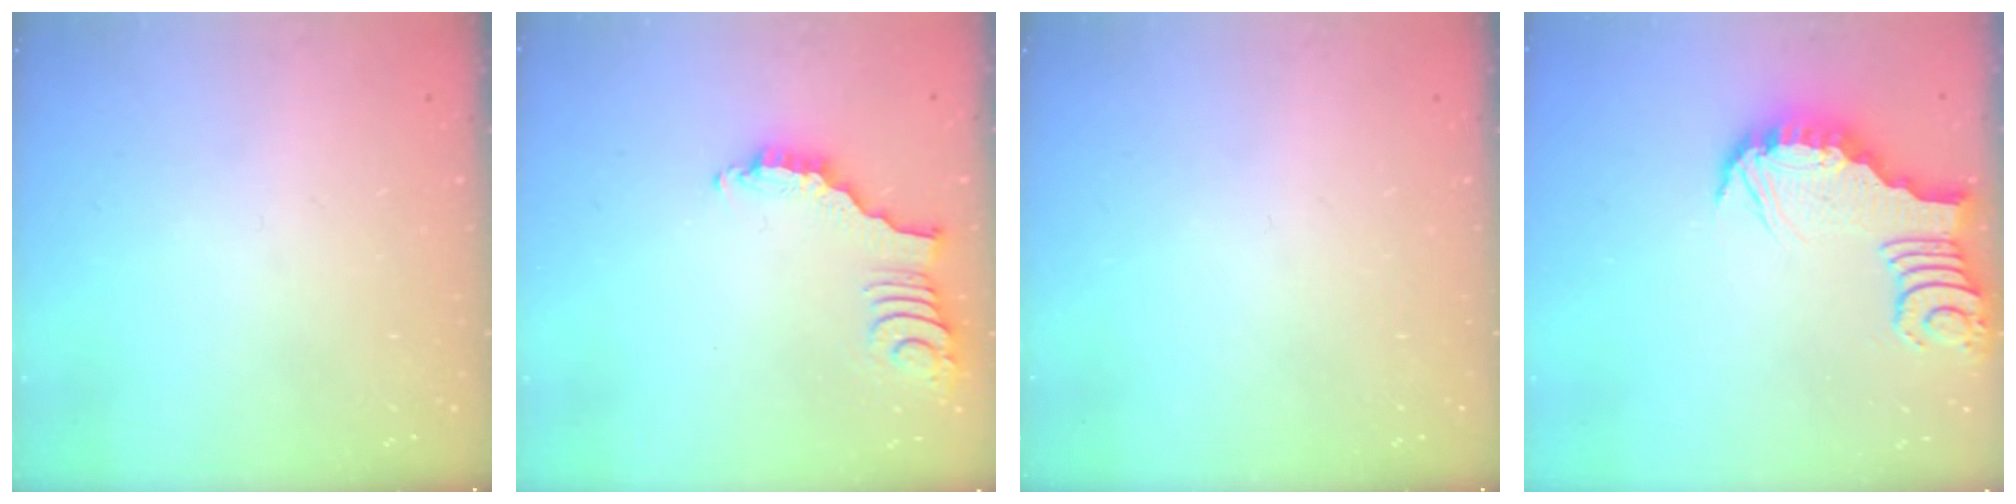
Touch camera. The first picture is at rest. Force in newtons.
{"total": 3.2, "press": 3.2, "slide": 0.5}
{"total": 0.0}
{"total": 3.4, "press": 3.4, "slide": 0.1}